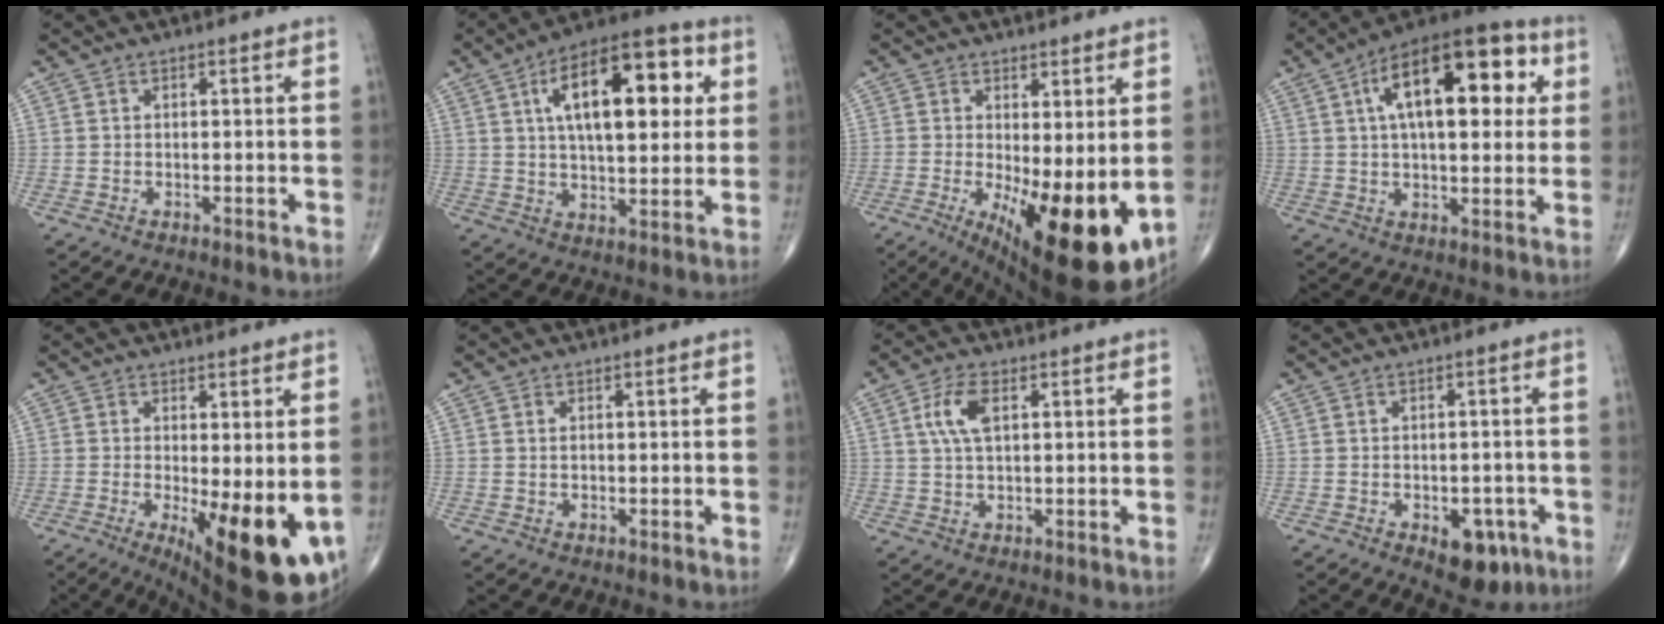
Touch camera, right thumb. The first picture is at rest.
{"total": 19.8, "force": [5.5, 8.8, 16.9], "torque": [-0.233, 0.008, 0.077]}
{"total": 16.9, "force": [-2.6, 5.9, 15.6], "torque": [-0.205, -0.033, -0.015]}
{"total": 21.6, "force": [6.1, 10.0, 18.1], "torque": [-0.252, 0.019, 0.083]}
{"total": 14.8, "force": [-3.2, 4.6, 13.8], "torque": [-0.169, -0.027, -0.026]}
{"total": 0.6, "force": [0.1, 0.4, 0.5], "torque": [-0.007, 0.000, 0.002]}
{"total": 5.7, "force": [1.7, 2.6, 4.8], "torque": [-0.106, 0.004, 0.034]}
{"total": 7.7, "force": [-3.4, 4.4, 5.3], "torque": [-0.042, 0.013, -0.034]}